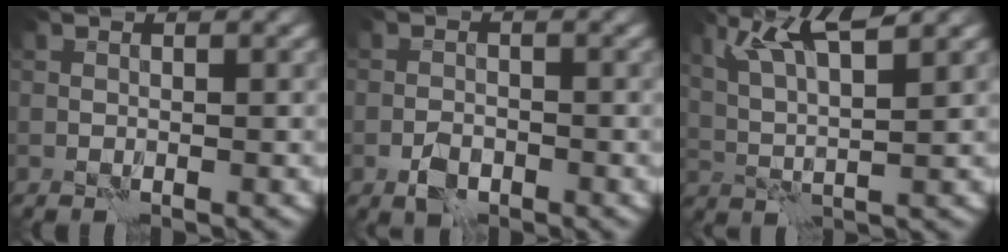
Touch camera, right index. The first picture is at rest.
{"total": 2.3, "force": [-1.4, 1.2, 1.3], "torque": [-0.023, 0.003, -0.030]}
{"total": 5.6, "force": [3.0, 1.0, 4.6], "torque": [-0.092, 0.007, 0.065]}